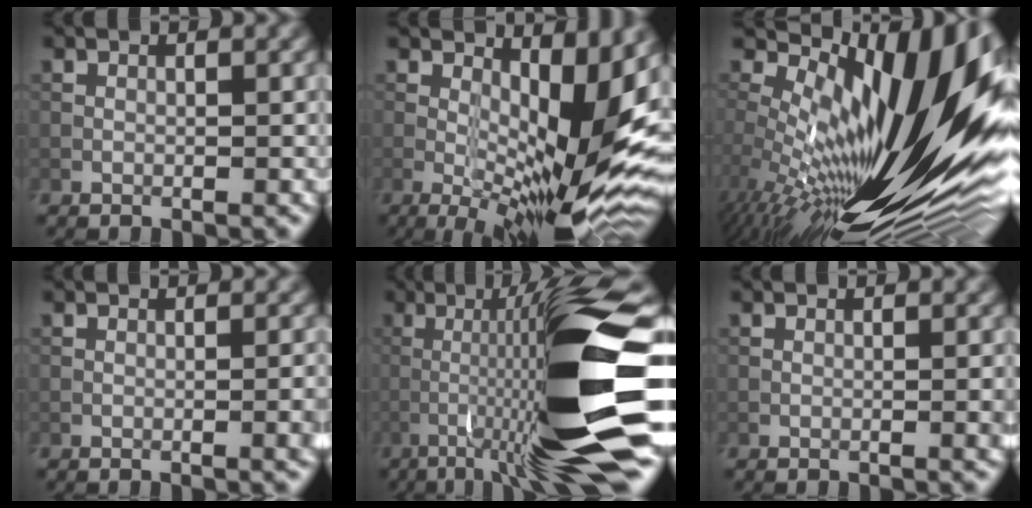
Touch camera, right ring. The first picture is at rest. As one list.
[{"total": 11.4, "force": [0.9, 4.0, 10.6], "torque": [-0.150, -0.002, 0.014]}, {"total": 20.0, "force": [1.1, 7.5, 18.5], "torque": [-0.304, -0.003, -0.001]}, {"total": 1.9, "force": [-0.1, 0.5, 1.8], "torque": [-0.018, 0.006, -0.003]}, {"total": 15.4, "force": [-4.2, 1.0, 14.8], "torque": [-0.249, 0.026, -0.063]}, {"total": 1.0, "force": [0.1, 0.2, 0.9], "torque": [-0.012, 0.002, 0.001]}]